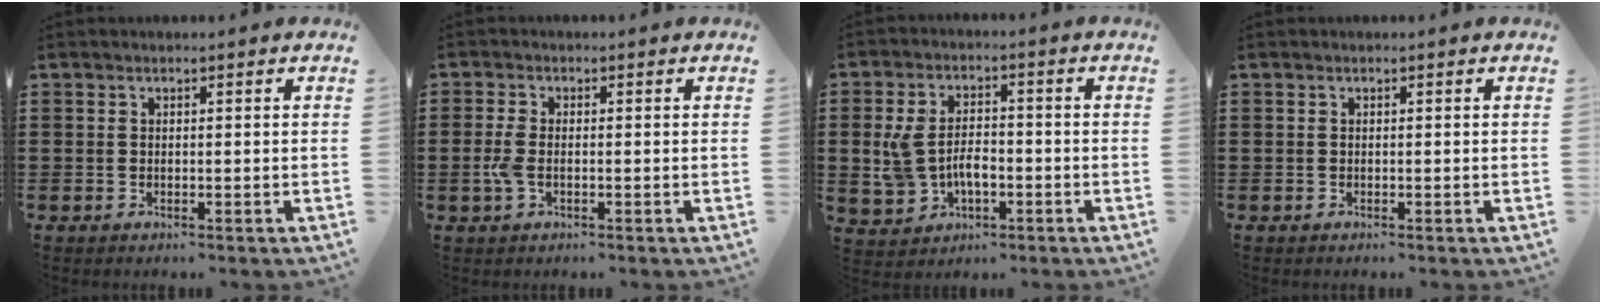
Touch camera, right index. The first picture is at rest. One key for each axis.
{"total": 2.9, "fx": -0.7, "fy": 1.2, "fz": 2.5, "tx": -0.068, "ty": -0.008, "tz": -0.018}
{"total": 5.9, "fx": -0.9, "fy": 3.7, "fz": 4.6, "tx": -0.108, "ty": 0.005, "tz": -0.021}
{"total": 0.0}